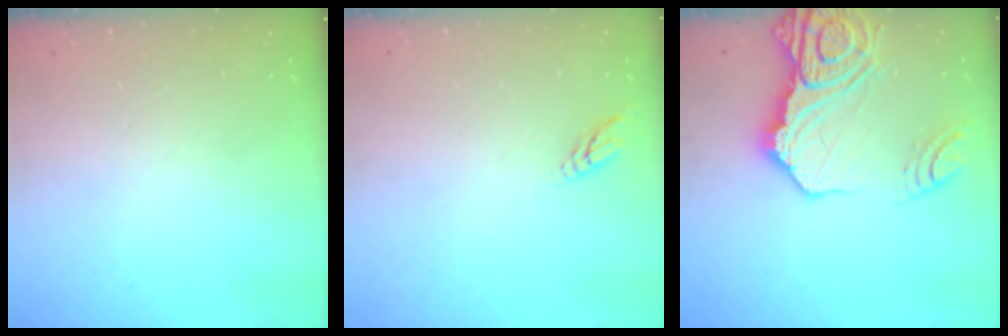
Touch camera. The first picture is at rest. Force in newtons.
{"total": 4.8, "press": 4.8, "slide": 0.2}
{"total": 22.5, "press": 22.4, "slide": 2.8}